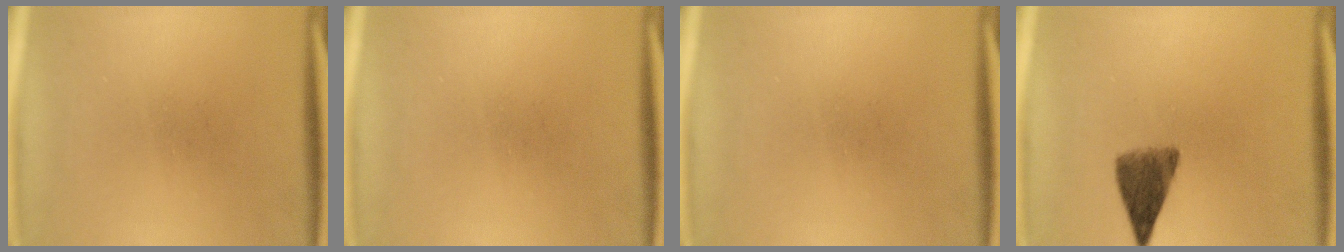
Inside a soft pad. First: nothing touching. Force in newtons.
{"total": 0.0}
{"total": 0.0}
{"total": 6.0}